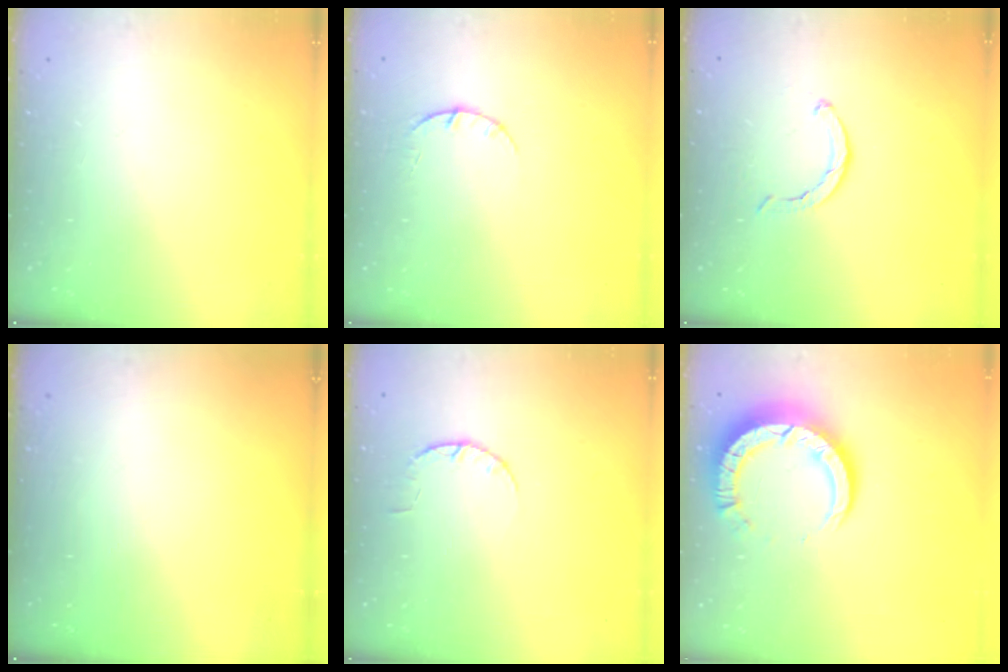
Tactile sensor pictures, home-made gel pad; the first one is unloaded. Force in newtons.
{"total": 2.3, "press": 2.3, "slide": 0.3}
{"total": 2.7, "press": 2.7, "slide": 0.4}
{"total": 0.0}
{"total": 3.3, "press": 3.3, "slide": 0.5}
{"total": 9.6, "press": 9.5, "slide": 1.1}